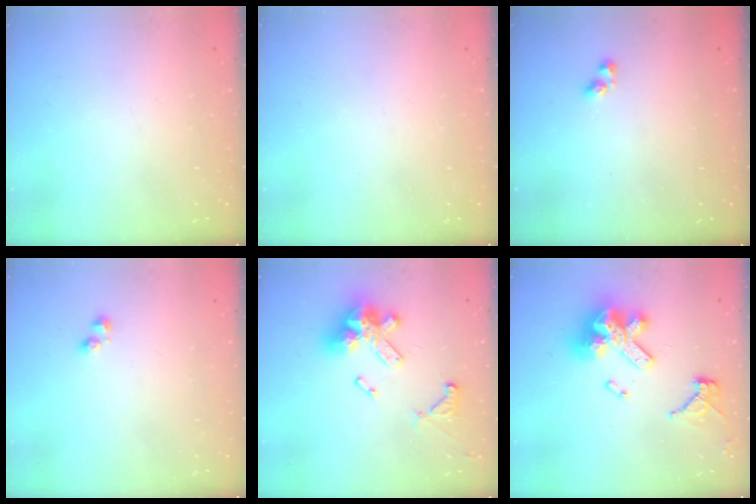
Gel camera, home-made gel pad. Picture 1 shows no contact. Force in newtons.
{"total": 0.0}
{"total": 2.9, "press": 2.8, "slide": 0.6}
{"total": 2.2, "press": 2.0, "slide": 0.9}
{"total": 15.9, "press": 15.7, "slide": 1.9}
{"total": 14.5, "press": 13.9, "slide": 4.0}